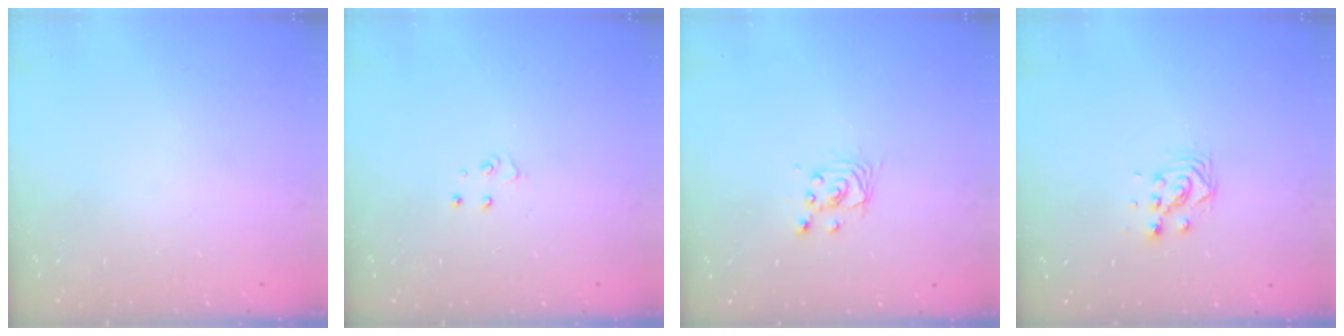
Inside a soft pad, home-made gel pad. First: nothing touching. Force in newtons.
{"total": 3.2, "press": 3.2, "slide": 0.3}
{"total": 2.9, "press": 2.9, "slide": 0.0}
{"total": 4.6, "press": 4.6, "slide": 0.2}